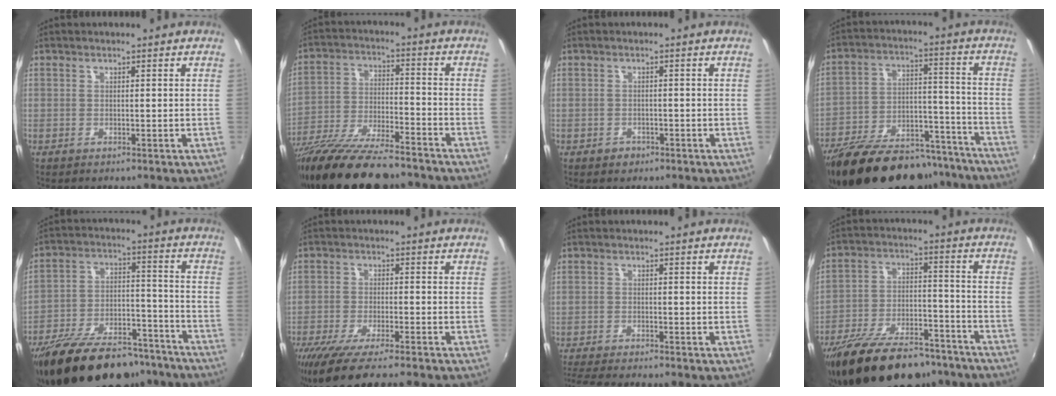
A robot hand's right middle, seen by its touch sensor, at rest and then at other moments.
{"total": 21.2, "force": [-17.3, 4.0, 11.6], "torque": [-0.230, -0.050, -0.294]}
{"total": 1.7, "force": [-1.1, 1.3, 0.4], "torque": [-0.009, -0.002, -0.016]}
{"total": 26.1, "force": [-20.9, 10.4, 11.7], "torque": [-0.218, 0.017, -0.292]}
{"total": 23.7, "force": [-18.8, 9.1, 11.2], "torque": [-0.208, 0.004, -0.275]}
{"total": 11.1, "force": [-9.1, 0.5, 6.3], "torque": [-0.135, -0.042, -0.157]}
{"total": 6.9, "force": [-6.3, -0.3, 2.8], "torque": [-0.072, -0.024, -0.107]}
{"total": 22.0, "force": [-17.4, 8.1, 10.7], "torque": [-0.201, -0.010, -0.261]}